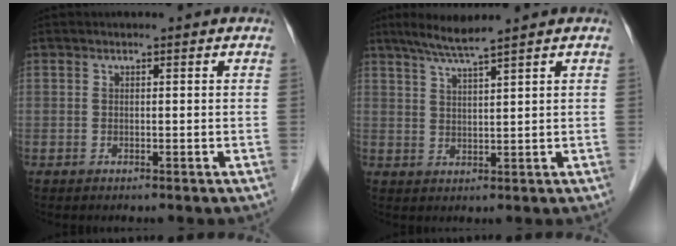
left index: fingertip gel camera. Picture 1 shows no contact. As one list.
[{"total": 4.8, "force": [3.9, -0.9, 2.6], "torque": [-0.056, -0.003, 0.076]}]